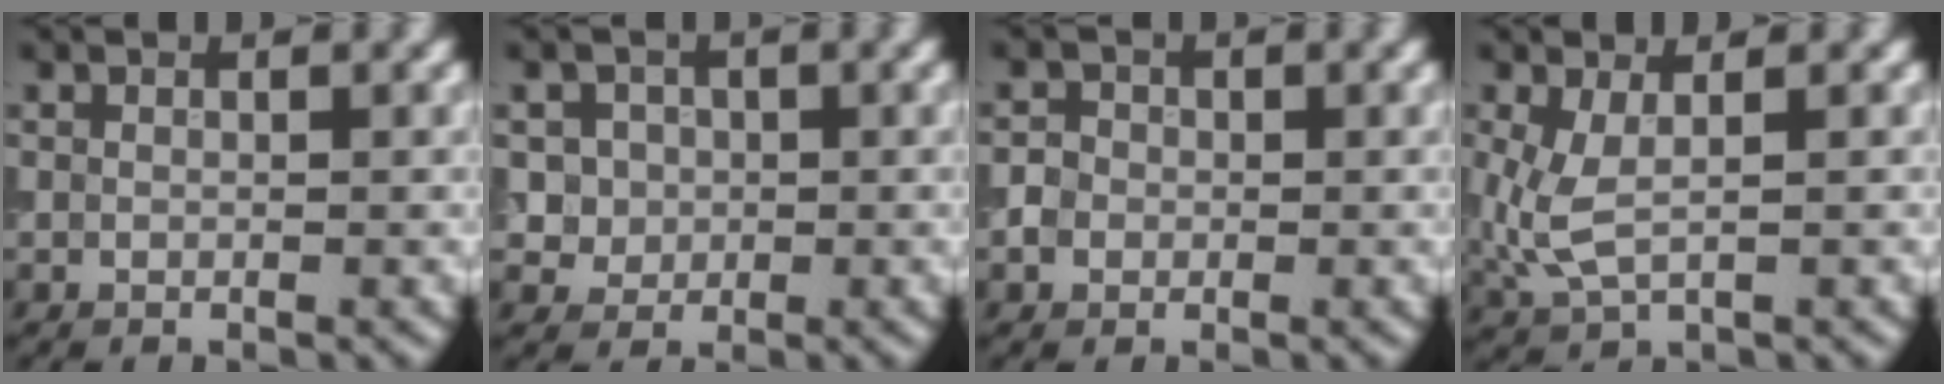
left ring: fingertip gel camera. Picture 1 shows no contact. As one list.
[{"total": 4.0, "force": [0.8, 3.7, 1.4], "torque": [-0.012, 0.012, 0.011]}, {"total": 1.6, "force": [-0.4, 1.4, 0.5], "torque": [0.003, -0.001, -0.009]}, {"total": 3.2, "force": [0.4, 1.5, 2.8], "torque": [-0.079, -0.003, 0.009]}]